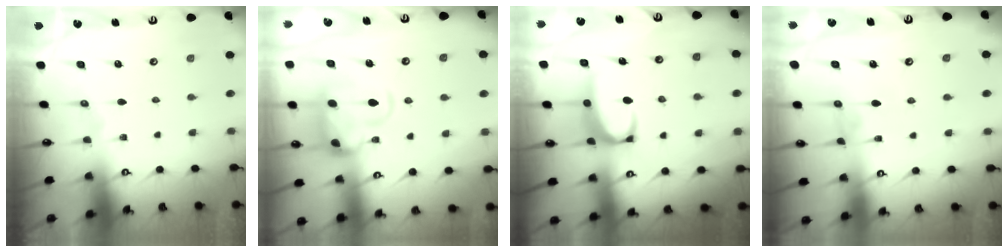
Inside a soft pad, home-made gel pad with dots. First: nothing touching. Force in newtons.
{"total": 6.9, "press": 6.7, "slide": 1.5}
{"total": 3.6, "press": 3.5, "slide": 0.8}
{"total": 0.9, "press": 0.8, "slide": 0.3}